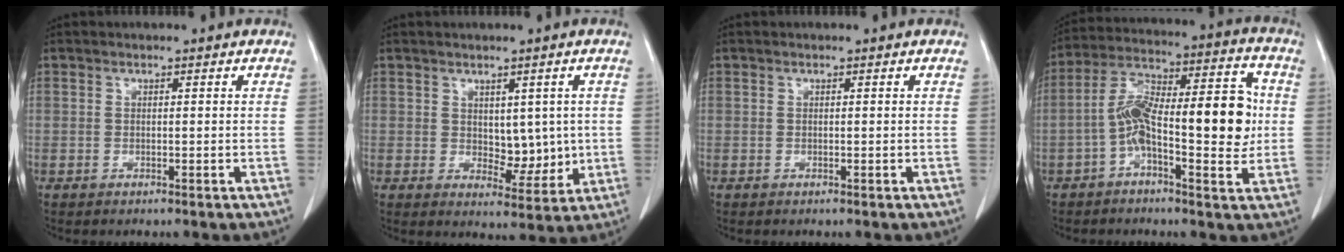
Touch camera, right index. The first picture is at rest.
{"total": 5.6, "force": [0.5, 3.2, 4.6], "torque": [-0.055, -0.005, 0.020]}
{"total": 0.0}
{"total": 16.0, "force": [-1.5, 4.7, 15.2], "torque": [-0.250, 0.042, -0.025]}